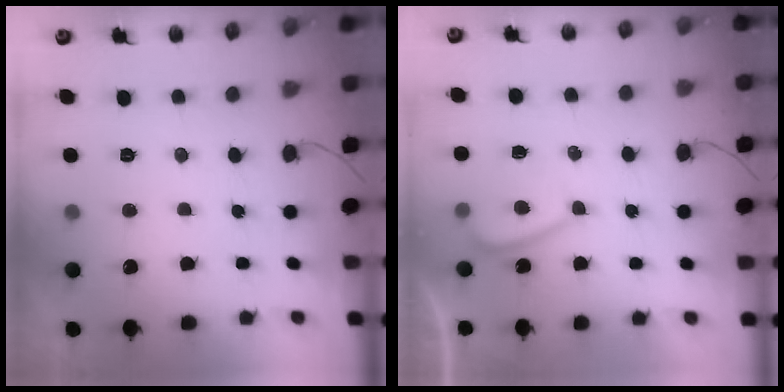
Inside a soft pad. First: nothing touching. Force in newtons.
{"total": 4.5, "press": 4.3, "slide": 1.1}